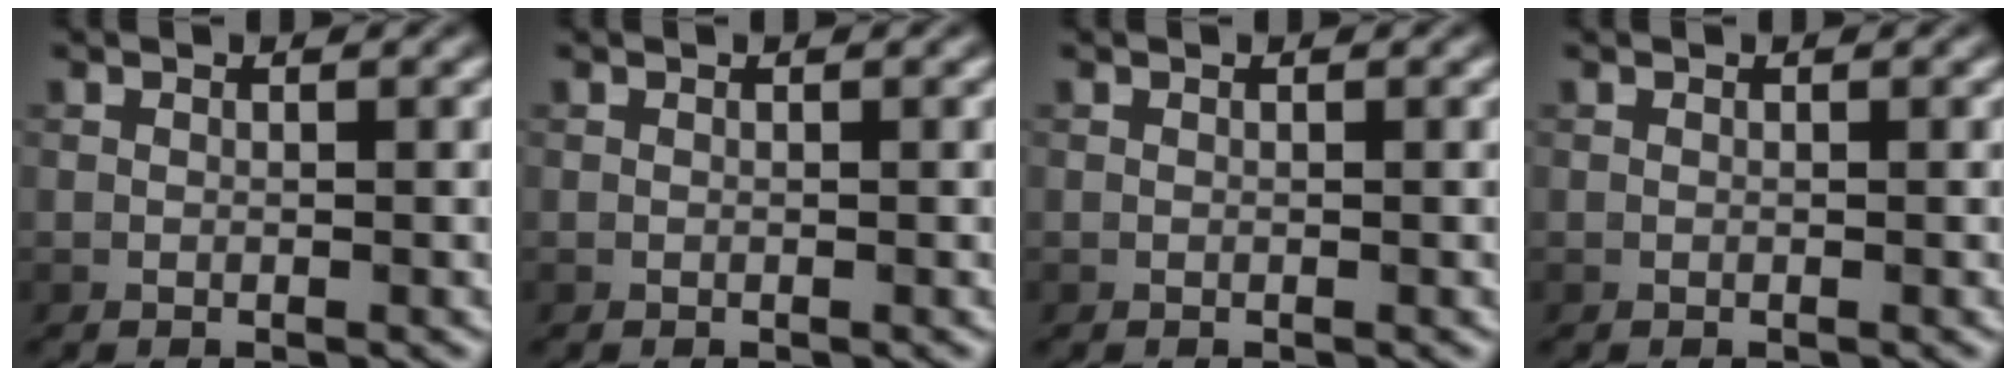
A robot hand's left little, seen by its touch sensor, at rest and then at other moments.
{"total": 0.0}
{"total": 0.0}
{"total": 0.0}